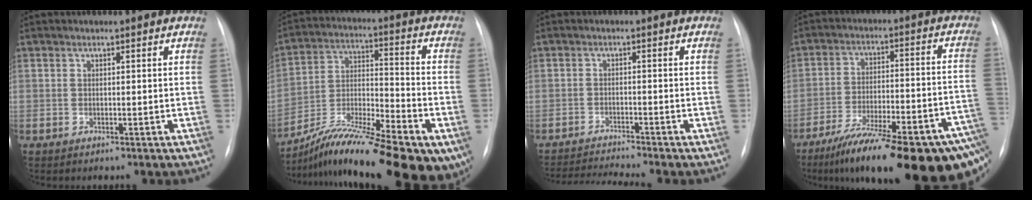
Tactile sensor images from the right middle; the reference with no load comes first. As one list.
[{"total": 23.5, "force": [-17.3, 5.0, 15.0], "torque": [-0.221, 0.005, -0.282]}, {"total": 6.5, "force": [-6.0, -1.9, 1.7], "torque": [-0.030, -0.017, -0.100]}, {"total": 27.3, "force": [-18.1, 4.7, 19.8], "torque": [-0.220, -0.010, -0.265]}]